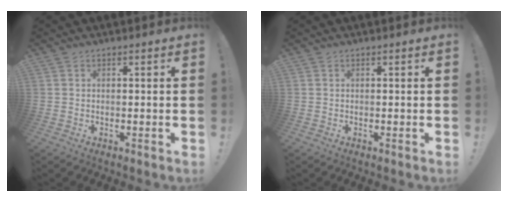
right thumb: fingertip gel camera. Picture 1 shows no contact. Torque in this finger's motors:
{"motor_torque": [-0.01, 0.00, -0.14, 0.13, 0.01]}